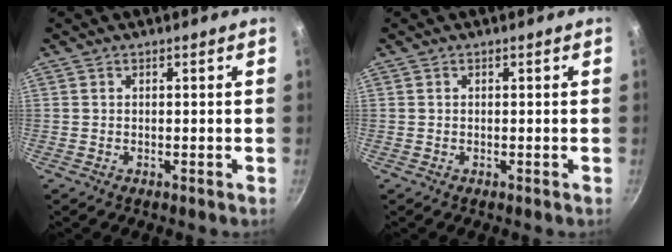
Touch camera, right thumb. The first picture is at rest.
{"total": 0.0}